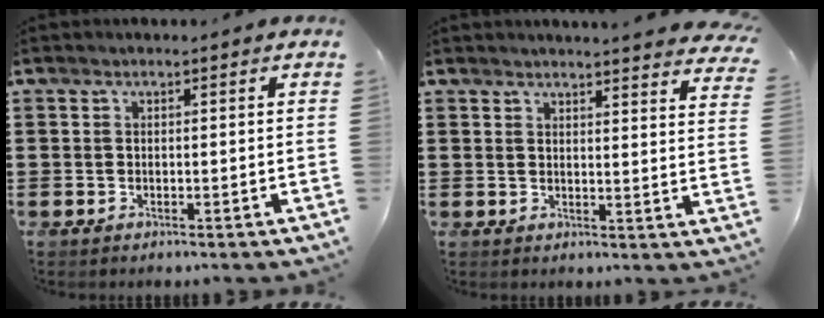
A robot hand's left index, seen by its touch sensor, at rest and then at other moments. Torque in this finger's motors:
{"motor_torque": [2.14, 0.00, 0.55, 0.07]}